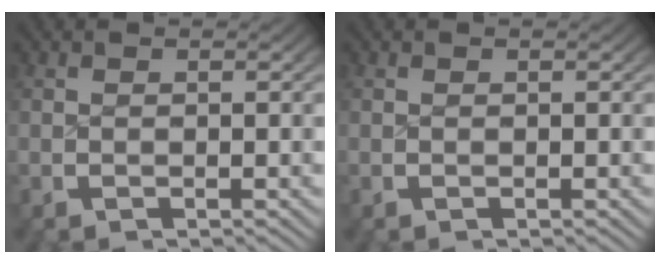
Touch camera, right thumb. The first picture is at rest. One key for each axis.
{"total": 0.0}